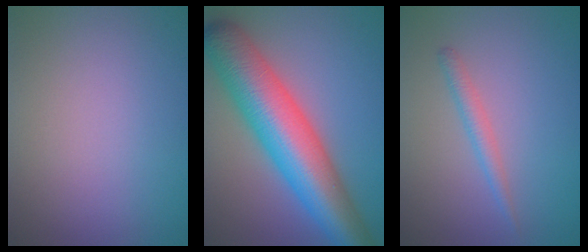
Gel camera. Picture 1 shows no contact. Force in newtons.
{"total": 11.2, "press": 11.2, "slide": 0.3}
{"total": 1.5, "press": 1.5, "slide": 0.0}